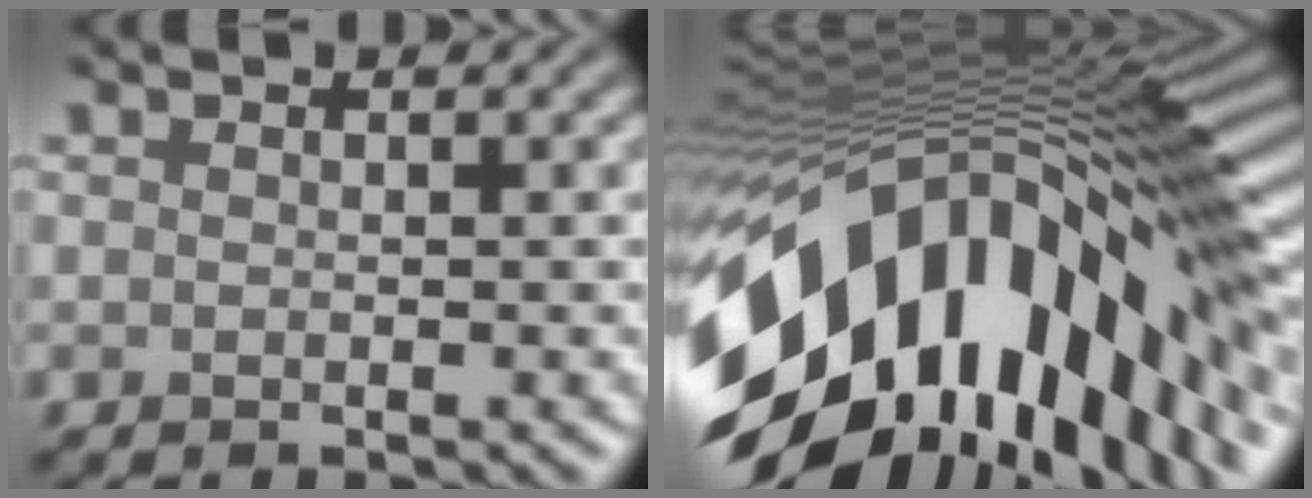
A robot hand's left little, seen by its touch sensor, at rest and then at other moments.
{"total": 17.3, "force": [-5.3, 9.1, 13.7], "torque": [-0.229, -0.009, -0.101]}